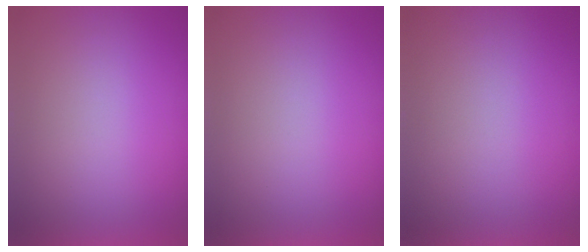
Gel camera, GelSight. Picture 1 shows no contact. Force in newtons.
{"total": 0.0}
{"total": 0.0}